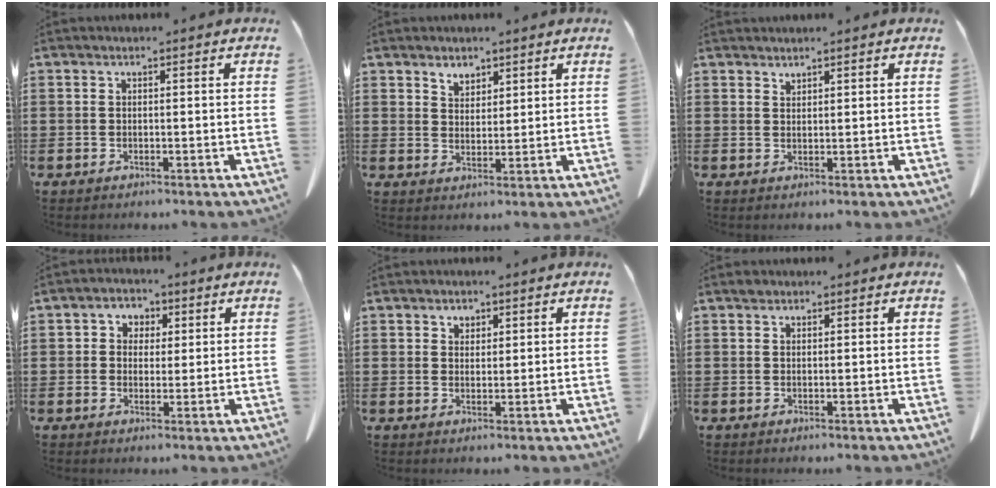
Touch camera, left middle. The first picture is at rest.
{"total": 2.8, "force": [2.3, 1.6, 0.4], "torque": [-0.015, 0.004, 0.045]}
{"total": 1.4, "force": [1.4, 0.1, 0.0], "torque": [-0.002, -0.003, 0.029]}
{"total": 2.9, "force": [0.7, 2.7, 0.7], "torque": [-0.029, 0.011, 0.010]}
{"total": 1.6, "force": [1.3, 0.9, 0.2], "torque": [0.000, 0.000, 0.024]}
{"total": 0.9, "force": [0.7, 0.6, 0.1], "torque": [0.004, -0.002, 0.014]}